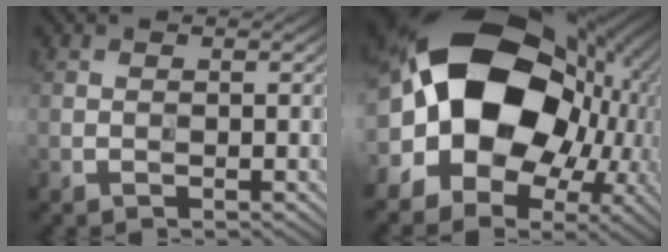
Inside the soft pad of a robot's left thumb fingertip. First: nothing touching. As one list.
[{"total": 21.8, "force": [1.0, 16.3, 14.4], "torque": [-0.278, -0.024, 0.025]}]